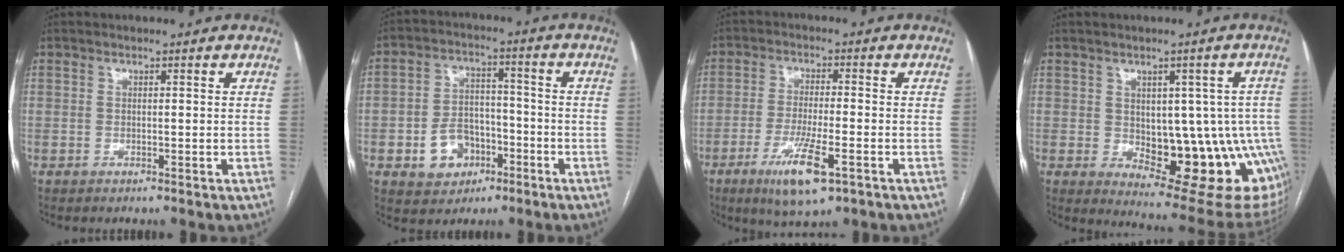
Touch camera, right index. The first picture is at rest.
{"total": 8.4, "force": [-3.4, 6.4, 4.2], "torque": [-0.076, 0.019, -0.048]}
{"total": 9.0, "force": [-4.4, 1.5, 7.7], "torque": [-0.142, -0.019, -0.072]}
{"total": 17.1, "force": [-2.7, 7.7, 15.0], "torque": [-0.129, 0.012, -0.009]}